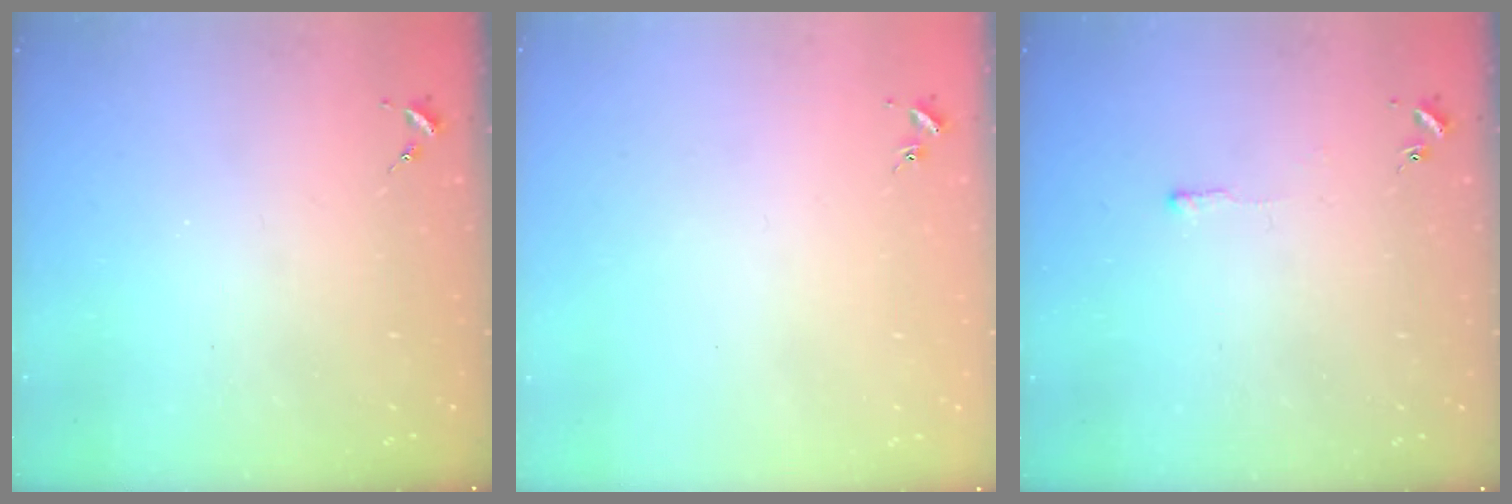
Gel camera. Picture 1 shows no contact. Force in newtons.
{"total": 0.9, "press": 0.8, "slide": 0.2}
{"total": 2.6, "press": 2.6, "slide": 0.4}